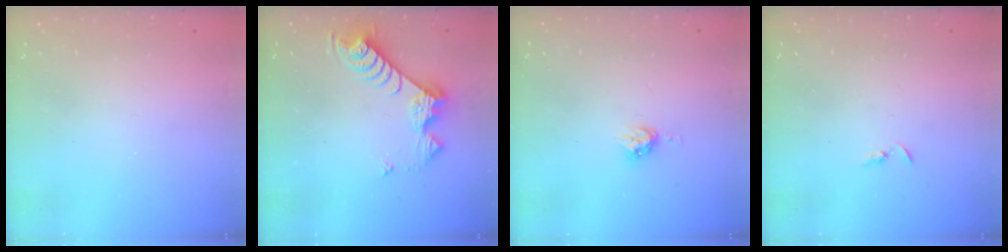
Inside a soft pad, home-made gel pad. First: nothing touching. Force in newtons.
{"total": 10.0, "press": 9.9, "slide": 0.5}
{"total": 4.5, "press": 4.5, "slide": 0.0}
{"total": 2.4, "press": 2.3, "slide": 0.2}